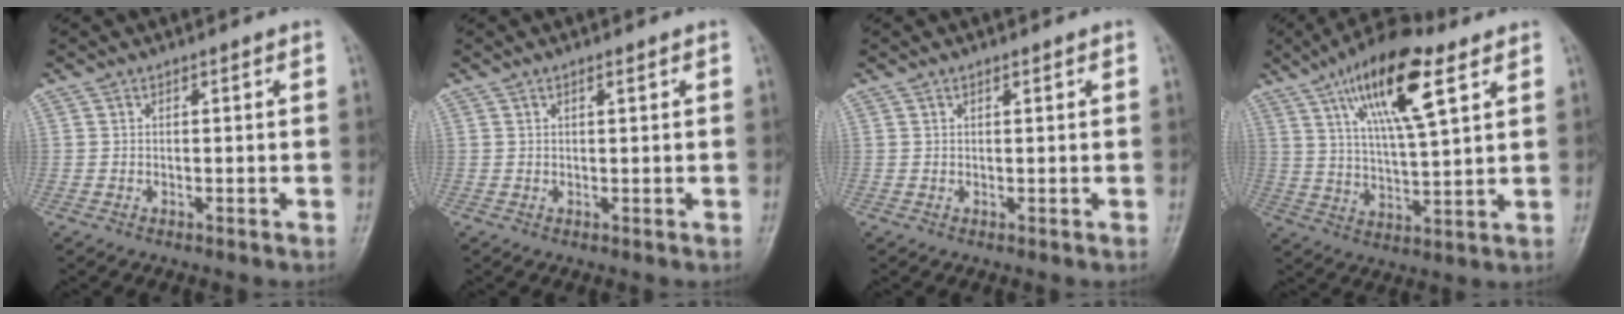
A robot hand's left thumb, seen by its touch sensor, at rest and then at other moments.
{"total": 0.9, "force": [0.5, 0.2, 0.7], "torque": [-0.012, 0.000, 0.007]}
{"total": 0.6, "force": [0.4, 0.2, 0.4], "torque": [-0.007, -0.001, 0.006]}
{"total": 15.7, "force": [7.7, 4.5, 12.9], "torque": [-0.212, -0.020, 0.134]}